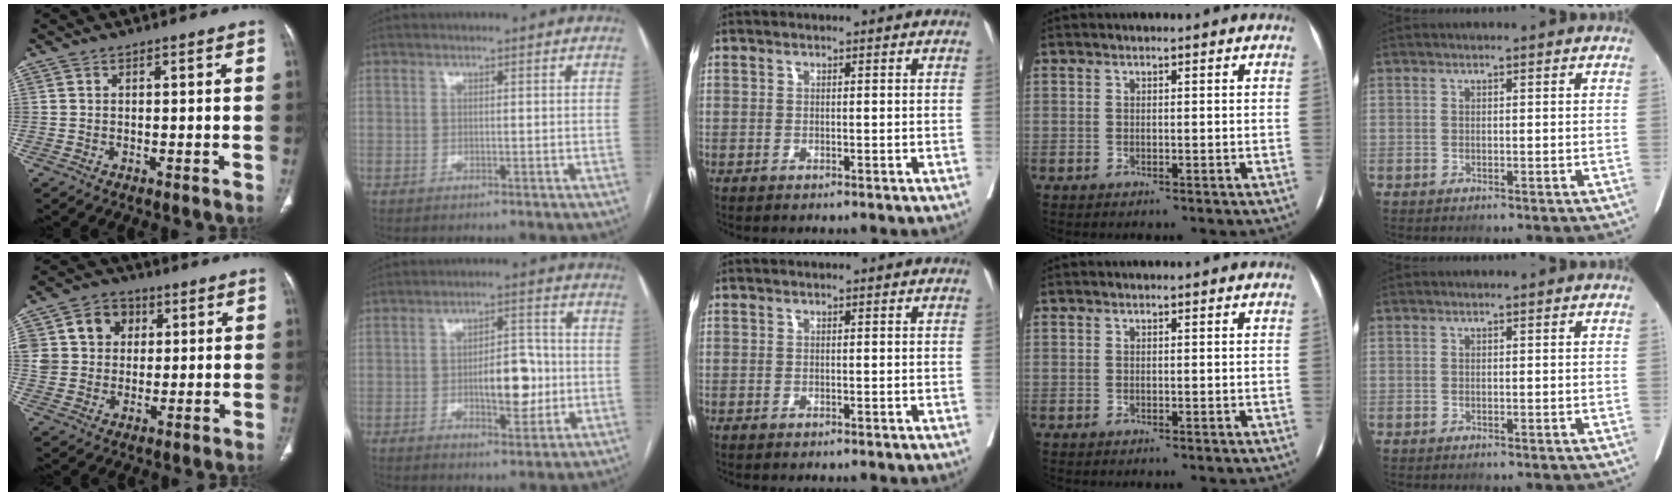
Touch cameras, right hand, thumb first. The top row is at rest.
{"thumb": {"total": 12.0, "force": [3.4, 10.3, 5.2], "torque": [-0.067, 0.008, 0.059]}, "index": {"total": 8.3, "force": [-1.2, 3.4, 7.5], "torque": [-0.112, 0.010, -0.013]}}